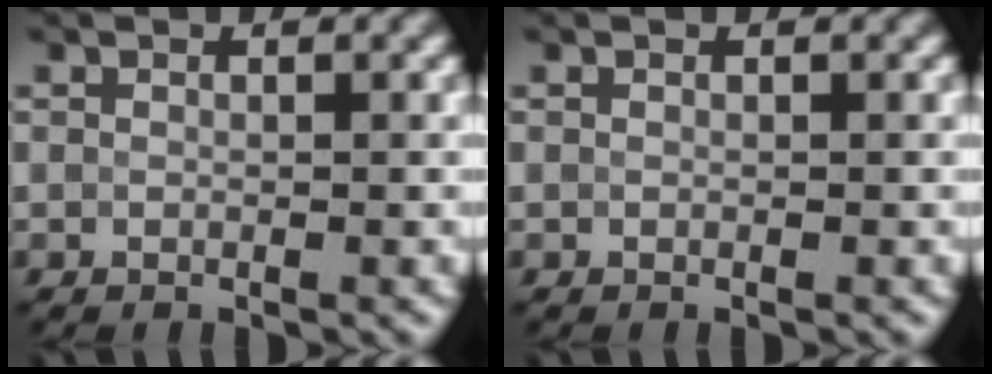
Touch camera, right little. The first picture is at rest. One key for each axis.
{"total": 0.0}